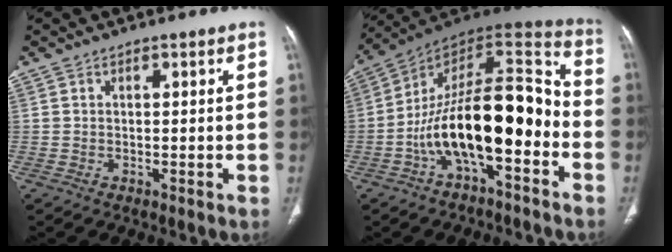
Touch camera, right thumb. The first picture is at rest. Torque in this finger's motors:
{"motor_torque": [2.53, 2.34, 2.30, -0.47, 0.59]}